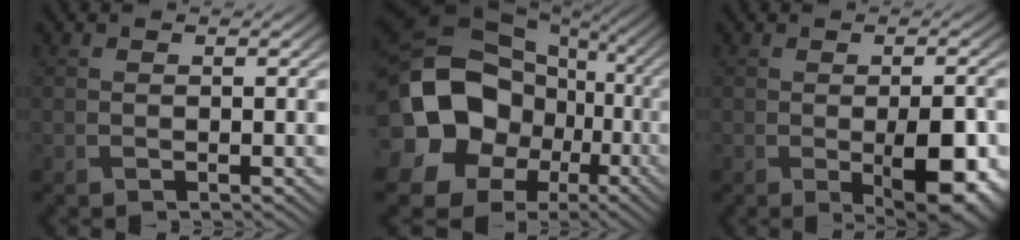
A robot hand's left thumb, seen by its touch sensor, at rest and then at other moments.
{"total": 18.5, "force": [-1.0, 15.2, 10.5], "torque": [-0.244, -0.031, 0.002]}
{"total": 6.2, "force": [-1.2, 2.8, 5.3], "torque": [-0.078, -0.021, -0.005]}